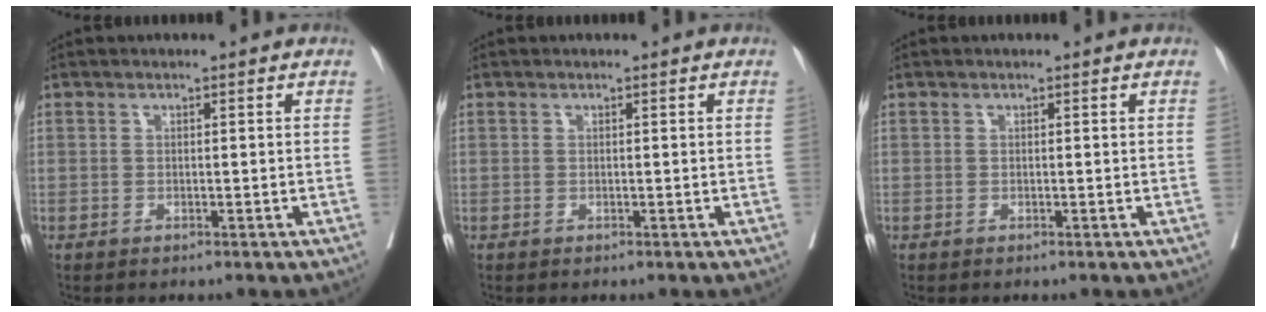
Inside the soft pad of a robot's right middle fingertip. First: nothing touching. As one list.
[{"total": 0.0}, {"total": 0.0}]